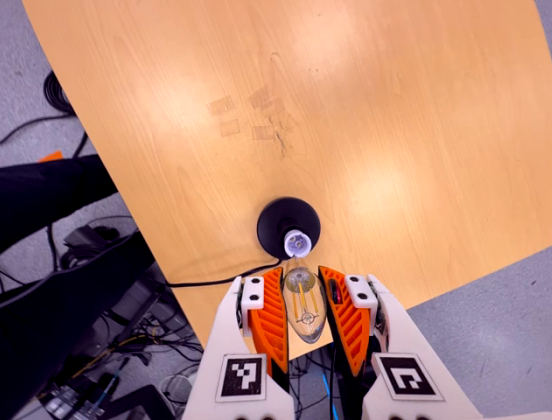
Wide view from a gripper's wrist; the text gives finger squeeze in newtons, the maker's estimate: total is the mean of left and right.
{"total": 20.6, "left": 21.8, "right": 19.4}